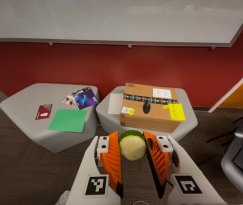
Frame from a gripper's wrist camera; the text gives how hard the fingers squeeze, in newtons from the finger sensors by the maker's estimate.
{"total": 11.8, "left": 12.0, "right": 11.6}